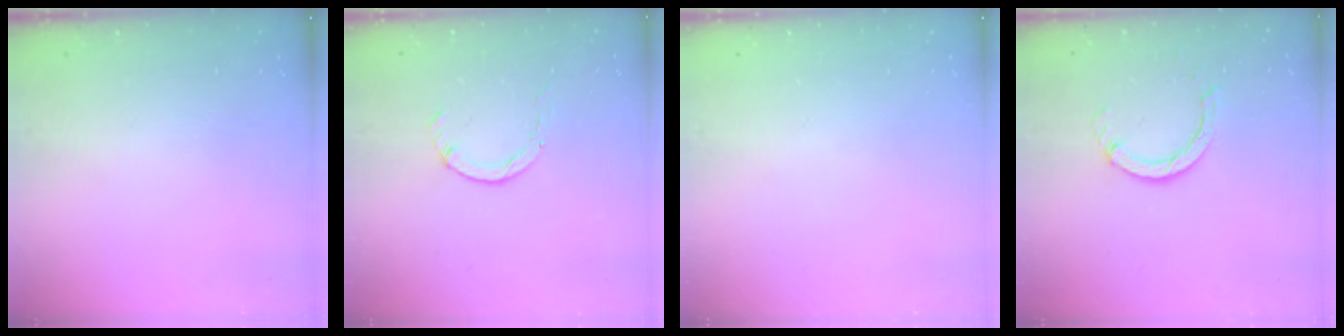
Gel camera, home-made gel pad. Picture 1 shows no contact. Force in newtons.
{"total": 0.5, "press": 0.5, "slide": 0.1}
{"total": 0.0}
{"total": 4.4, "press": 4.4, "slide": 0.5}